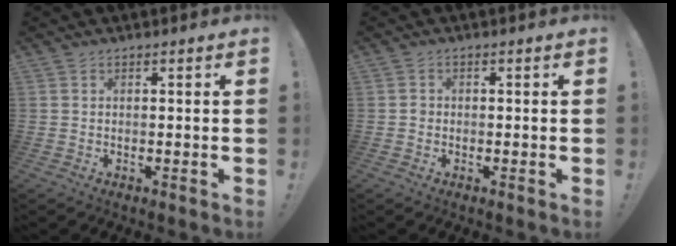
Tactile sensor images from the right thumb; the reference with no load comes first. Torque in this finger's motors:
{"motor_torque": [0.26, 0.24, 0.26, -0.40, 0.01]}